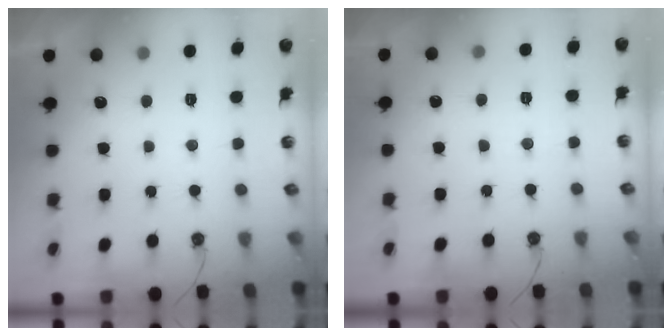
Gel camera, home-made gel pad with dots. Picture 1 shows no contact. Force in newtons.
{"total": 3.4, "press": 3.4, "slide": 0.6}